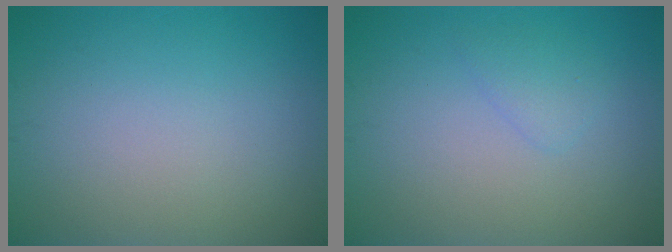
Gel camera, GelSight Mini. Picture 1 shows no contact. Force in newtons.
{"total": 1.2, "press": 1.2, "slide": 0.0}